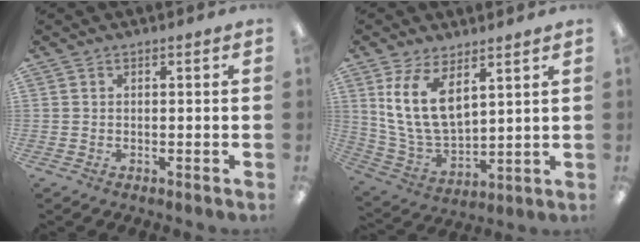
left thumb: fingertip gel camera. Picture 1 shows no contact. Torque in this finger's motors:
{"motor_torque": [1.61, 1.47, 1.77, -1.00, 0.44]}